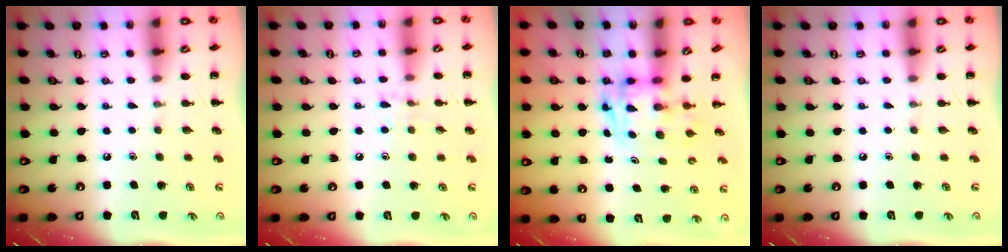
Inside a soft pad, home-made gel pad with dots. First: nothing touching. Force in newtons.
{"total": 6.1, "press": 5.8, "slide": 1.9}
{"total": 2.6, "press": 2.6, "slide": 0.5}
{"total": 0.0}